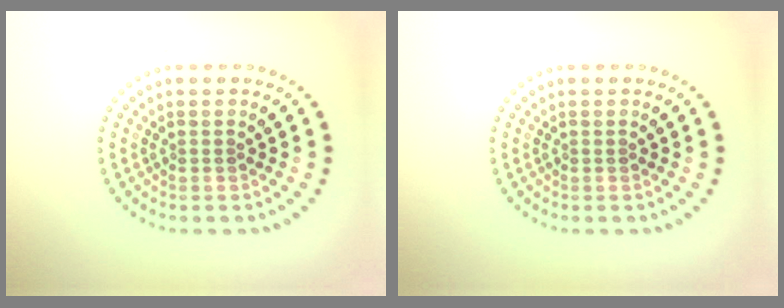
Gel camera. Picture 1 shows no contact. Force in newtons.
{"total": 0.0}